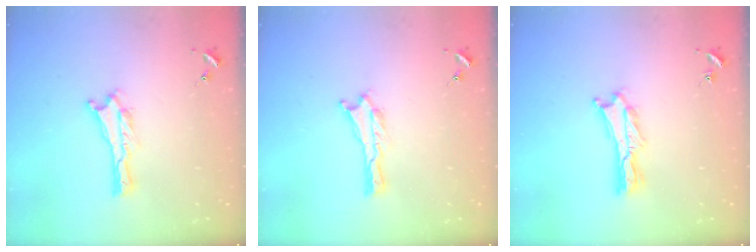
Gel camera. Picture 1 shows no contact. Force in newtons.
{"total": 0.0}
{"total": 1.4, "press": 1.4, "slide": 0.3}